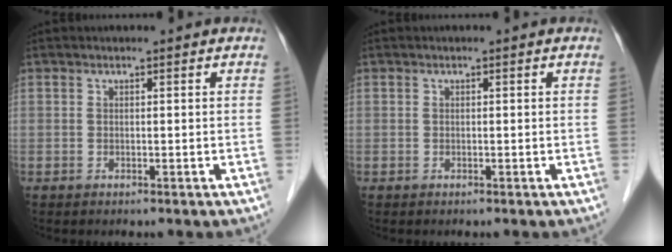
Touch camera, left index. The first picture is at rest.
{"total": 0.0}